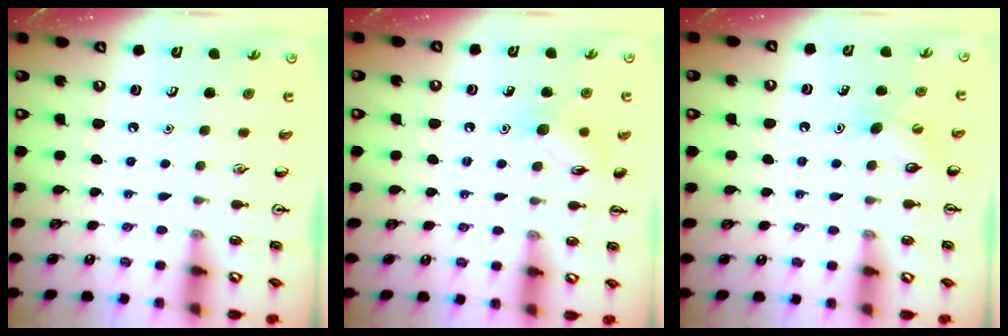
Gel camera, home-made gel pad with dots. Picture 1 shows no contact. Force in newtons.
{"total": 8.4, "press": 8.4, "slide": 0.8}
{"total": 6.0, "press": 5.8, "slide": 1.5}